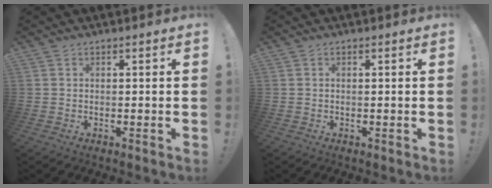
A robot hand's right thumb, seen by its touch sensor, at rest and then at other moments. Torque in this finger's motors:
{"motor_torque": [0.46, -0.18, -0.23, -0.10, 0.00]}